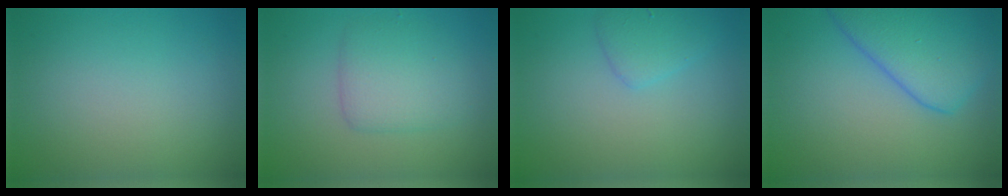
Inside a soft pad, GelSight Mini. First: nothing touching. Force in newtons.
{"total": 3.4, "press": 3.4, "slide": 0.1}
{"total": 1.9, "press": 1.9, "slide": 0.1}
{"total": 6.9, "press": 6.9, "slide": 0.5}